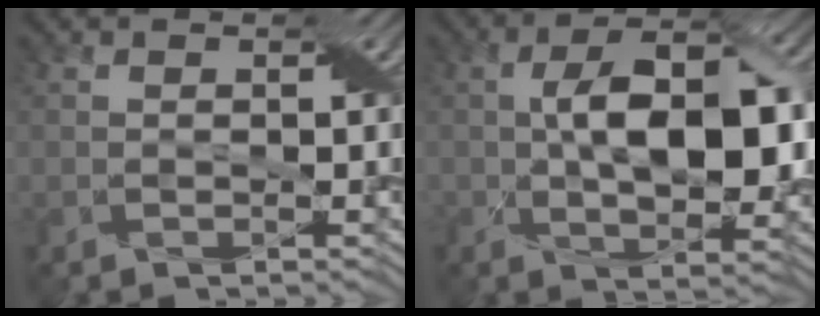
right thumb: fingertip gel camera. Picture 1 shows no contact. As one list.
[{"total": 10.1, "force": [0.6, 5.1, 8.7], "torque": [-0.153, 0.000, 0.010]}]